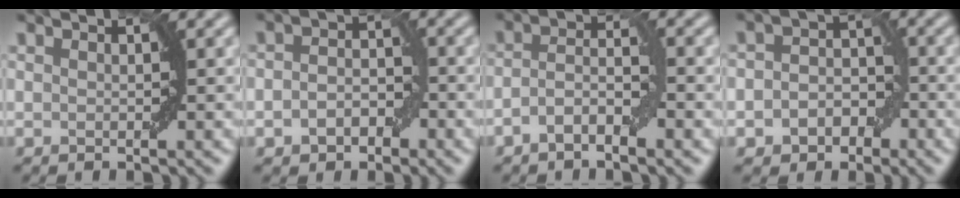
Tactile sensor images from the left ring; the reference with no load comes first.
{"total": 3.3, "force": [-1.2, 2.3, 2.1], "torque": [-0.030, 0.002, -0.023]}
{"total": 3.6, "force": [-1.6, 1.2, 2.9], "torque": [-0.056, 0.008, -0.035]}
{"total": 4.0, "force": [-1.5, 3.1, 2.0], "torque": [-0.008, 0.002, -0.036]}